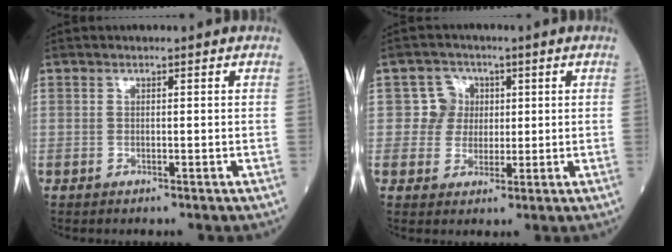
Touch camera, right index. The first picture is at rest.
{"total": 4.5, "force": [0.8, 4.4, 0.2], "torque": [0.007, 0.011, 0.012]}